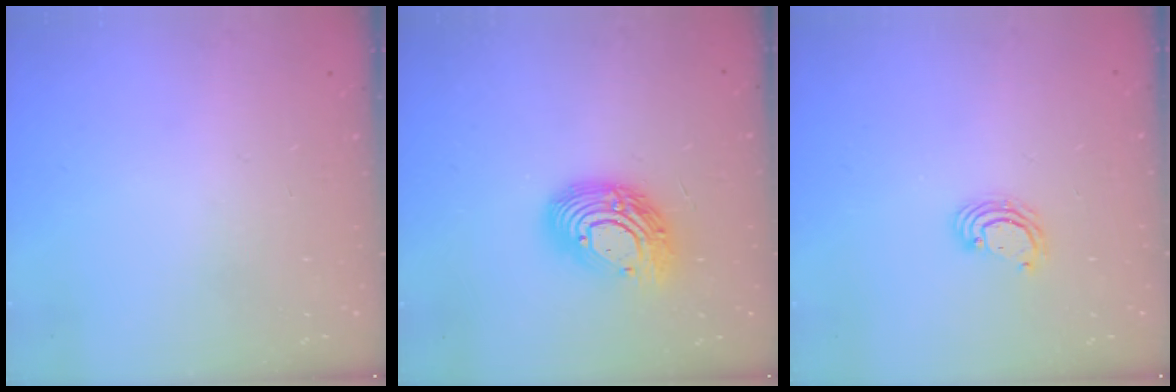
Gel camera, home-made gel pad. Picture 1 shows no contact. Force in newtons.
{"total": 13.9, "press": 13.9, "slide": 0.9}
{"total": 3.8, "press": 3.8, "slide": 0.3}